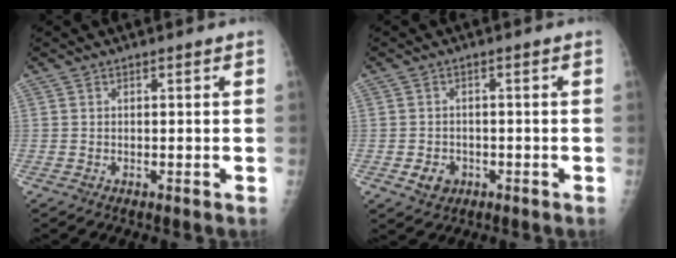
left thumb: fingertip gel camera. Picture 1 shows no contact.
{"total": 3.5, "force": [-1.2, 2.9, 1.5], "torque": [-0.015, 0.004, -0.013]}